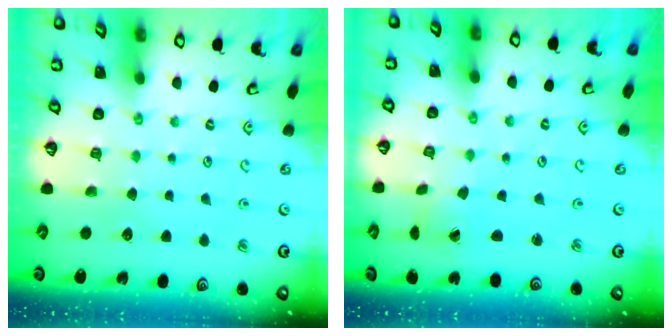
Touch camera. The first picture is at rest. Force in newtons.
{"total": 1.7, "press": 1.7, "slide": 0.1}